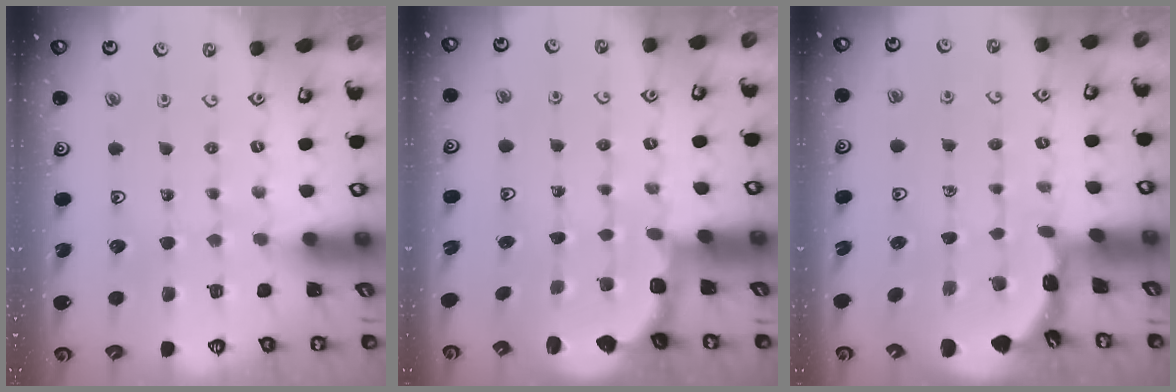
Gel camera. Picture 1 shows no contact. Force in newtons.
{"total": 2.8, "press": 2.1, "slide": 1.9}
{"total": 1.8, "press": 1.8, "slide": 0.1}